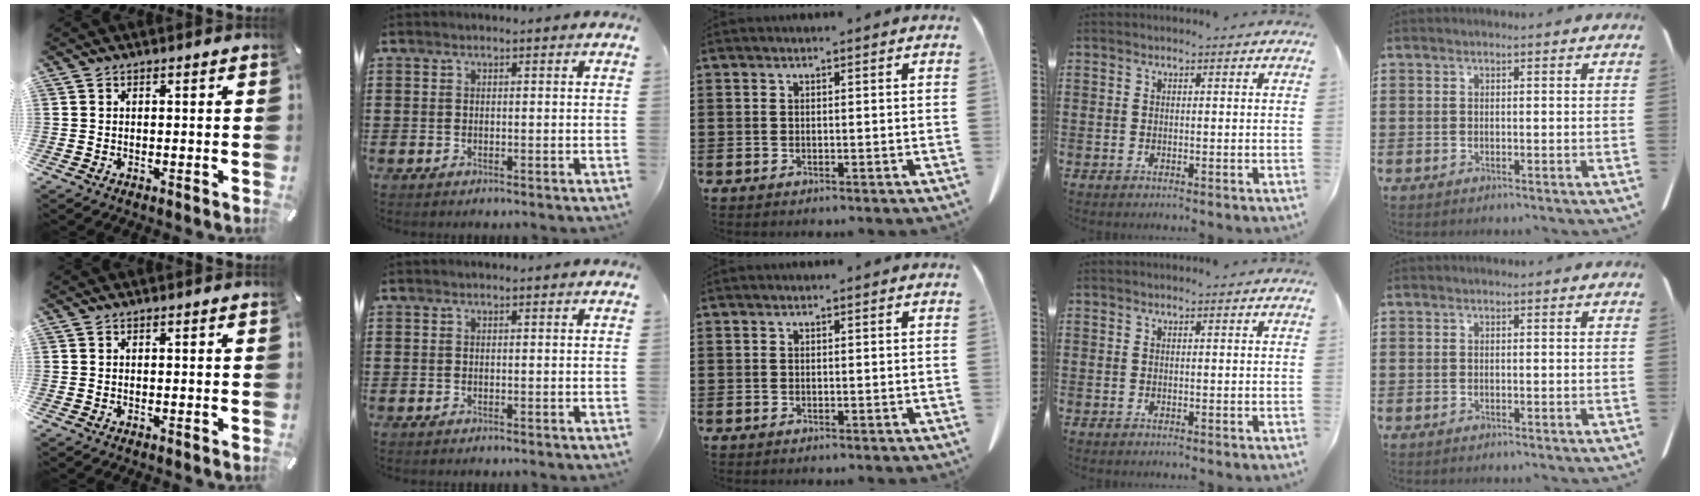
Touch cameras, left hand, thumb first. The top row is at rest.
{}